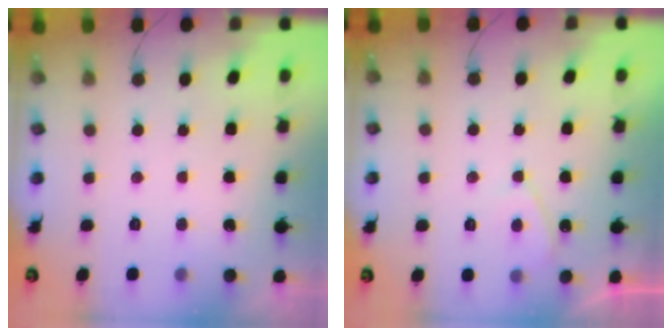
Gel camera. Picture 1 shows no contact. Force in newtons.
{"total": 2.3, "press": 2.2, "slide": 0.5}